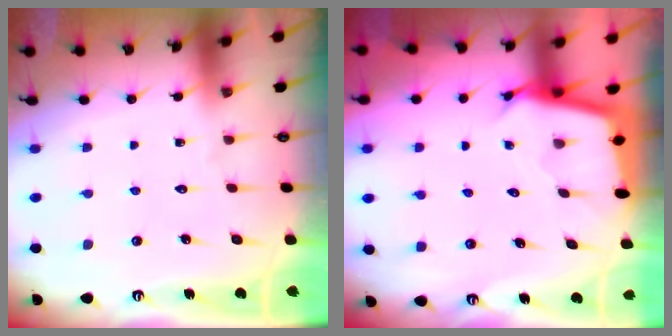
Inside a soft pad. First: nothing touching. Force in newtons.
{"total": 2.5, "press": 2.5, "slide": 0.1}